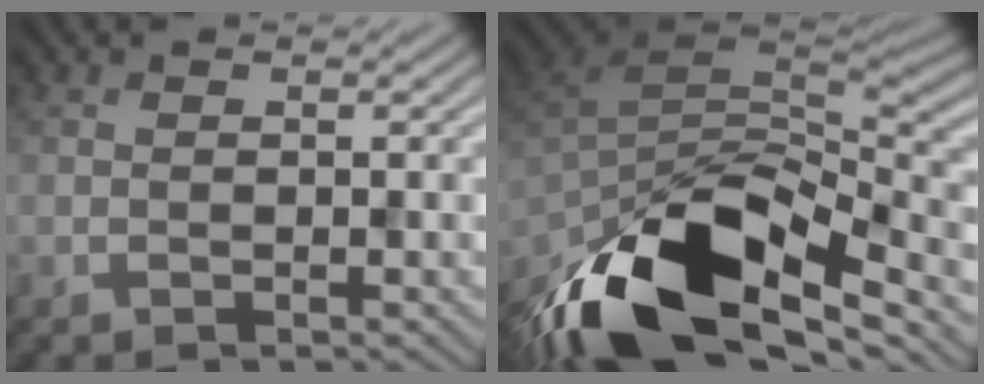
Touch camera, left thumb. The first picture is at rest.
{"total": 17.9, "force": [-10.8, 7.5, 12.1], "torque": [-0.268, -0.024, -0.189]}